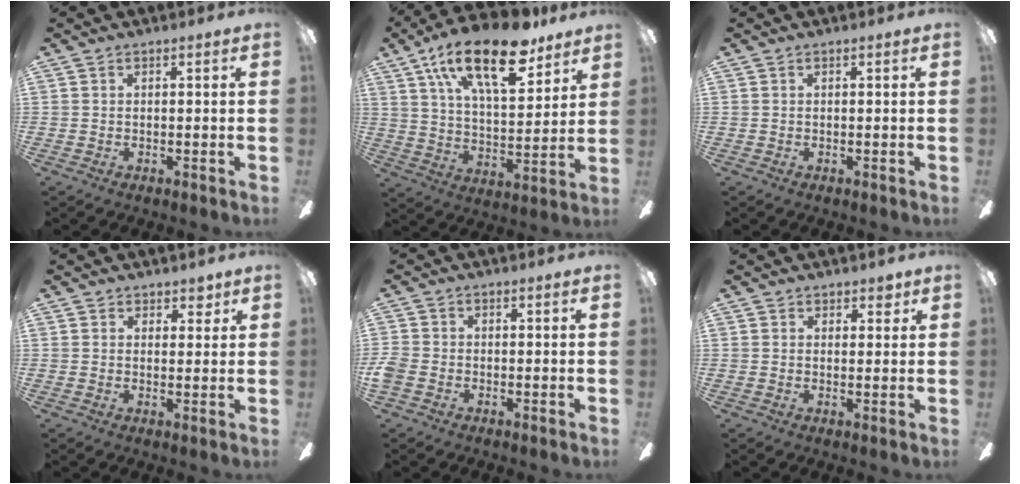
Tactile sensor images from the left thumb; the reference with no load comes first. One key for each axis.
{"total": 21.9, "fx": 13.9, "fy": 8.8, "fz": 14.3, "tx": -0.235, "ty": -0.067, "tz": 0.235}
{"total": 0.0}
{"total": 3.4, "fx": 2.4, "fy": 2.2, "fz": 0.7, "tx": 0.005, "ty": -0.006, "tz": 0.040}
{"total": 2.8, "fx": -1.1, "fy": 2.2, "fz": 1.5, "tx": -0.029, "ty": 0.005, "tz": -0.019}
{"total": 2.7, "fx": 2.0, "fy": 1.6, "fz": 0.6, "tx": 0.000, "ty": -0.003, "tz": 0.034}